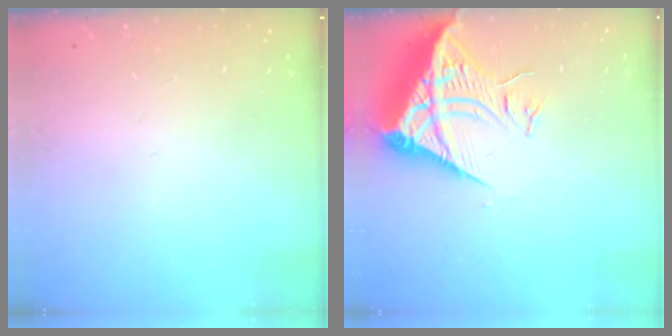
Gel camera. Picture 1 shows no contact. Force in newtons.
{"total": 10.3, "press": 10.3, "slide": 1.2}